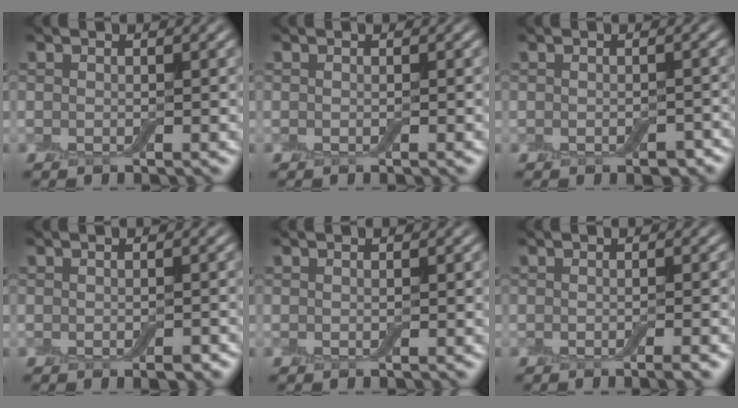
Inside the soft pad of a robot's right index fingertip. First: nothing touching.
{"total": 0.0}
{"total": 1.5, "force": [-0.7, 0.9, 1.0], "torque": [-0.018, -0.006, -0.007]}
{"total": 1.2, "force": [-0.7, 0.4, 1.0], "torque": [-0.014, -0.003, -0.008]}
{"total": 0.0}
{"total": 1.6, "force": [-0.9, 0.2, 1.3], "torque": [-0.012, 0.000, -0.014]}